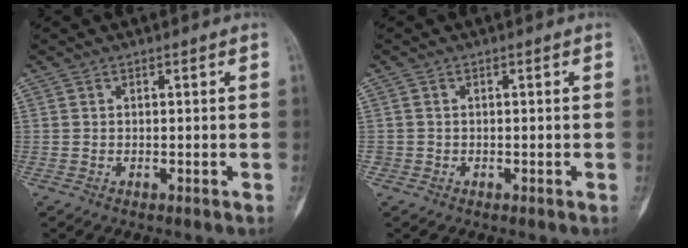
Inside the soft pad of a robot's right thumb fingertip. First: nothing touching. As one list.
[{"total": 0.8, "force": [-0.3, 0.7, 0.0], "torque": [0.002, 0.005, -0.008]}]